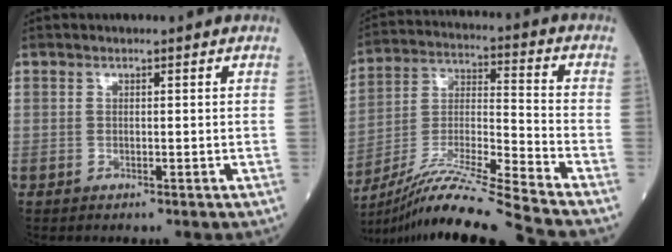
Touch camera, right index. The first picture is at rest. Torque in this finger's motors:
{"motor_torque": [0.13, -0.32, 0.17, 0.07]}